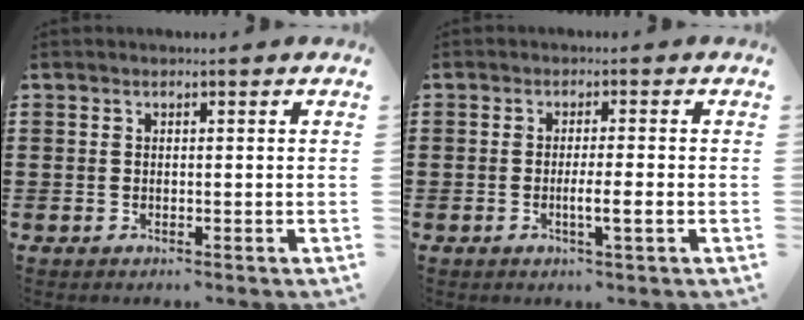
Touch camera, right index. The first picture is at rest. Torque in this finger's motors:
{"motor_torque": [0.95, -0.14, 0.08, 0.09]}